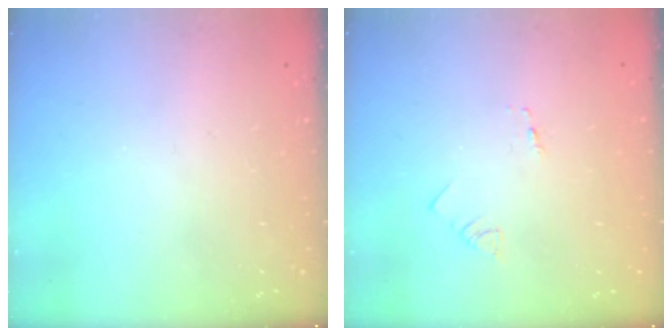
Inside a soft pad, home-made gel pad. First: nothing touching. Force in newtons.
{"total": 1.3, "press": 1.2, "slide": 0.1}